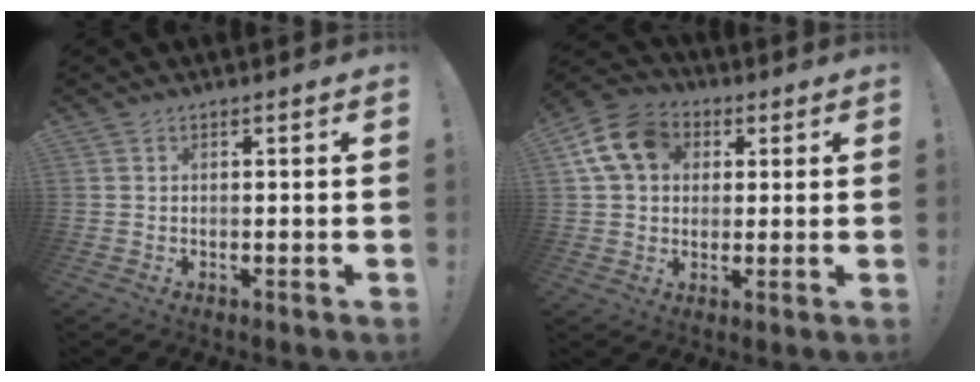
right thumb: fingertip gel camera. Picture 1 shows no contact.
{"total": 13.8, "force": [4.3, 10.7, 7.4], "torque": [-0.125, 0.002, 0.090]}